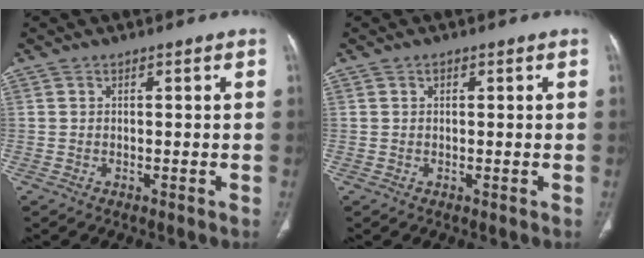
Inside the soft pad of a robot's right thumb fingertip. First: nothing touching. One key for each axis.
{"total": 0.6, "fx": 0.3, "fy": 0.4, "fz": 0.4, "tx": -0.006, "ty": 0.000, "tz": 0.003}